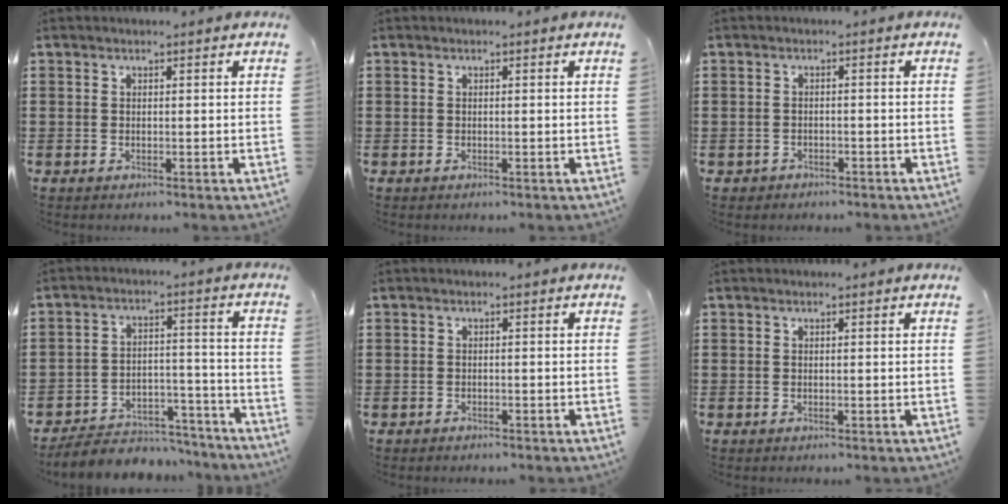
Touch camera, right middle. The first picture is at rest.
{"total": 0.0}
{"total": 1.3, "force": [-1.1, 0.5, 0.0], "torque": [-0.004, 0.001, -0.027]}
{"total": 6.2, "force": [-5.9, 1.6, 0.9], "torque": [-0.019, 0.017, -0.118]}
{"total": 0.8, "force": [-0.8, 0.2, 0.0], "torque": [-0.003, 0.000, -0.017]}
{"total": 0.0}